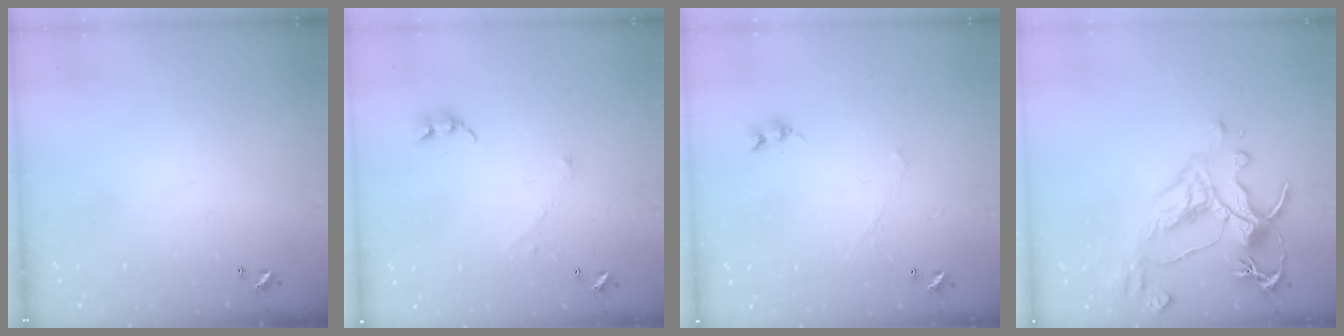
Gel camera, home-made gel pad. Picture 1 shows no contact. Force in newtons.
{"total": 1.0, "press": 0.9, "slide": 0.4}
{"total": 1.1, "press": 0.8, "slide": 0.7}
{"total": 6.4, "press": 6.2, "slide": 1.8}